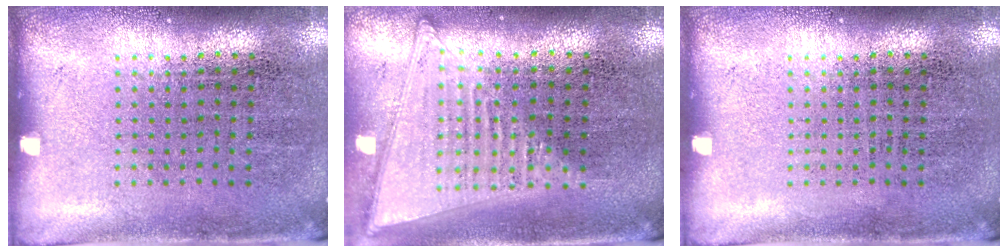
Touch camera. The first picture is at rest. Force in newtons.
{"total": 1.4, "press": 1.3, "slide": 0.5}
{"total": 0.0}